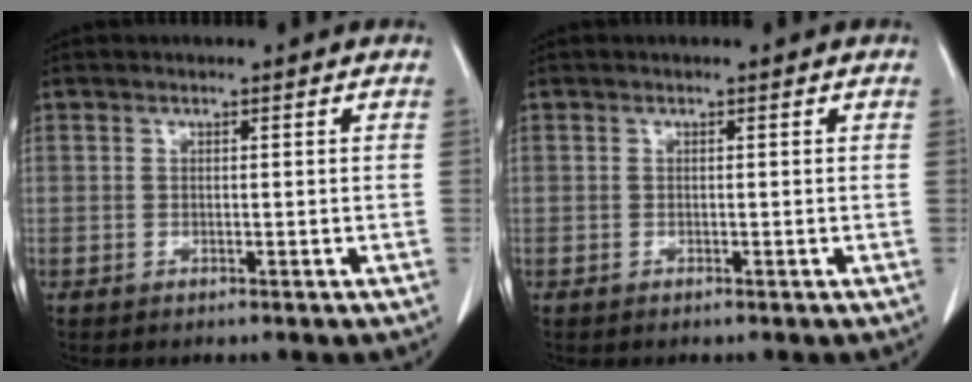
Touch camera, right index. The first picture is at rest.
{"total": 0.0}